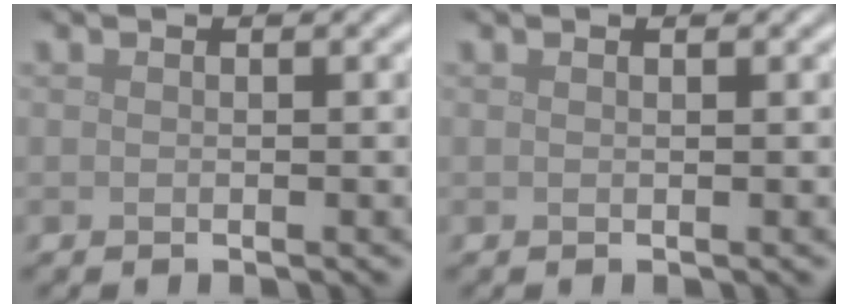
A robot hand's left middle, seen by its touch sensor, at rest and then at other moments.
{"total": 0.0}